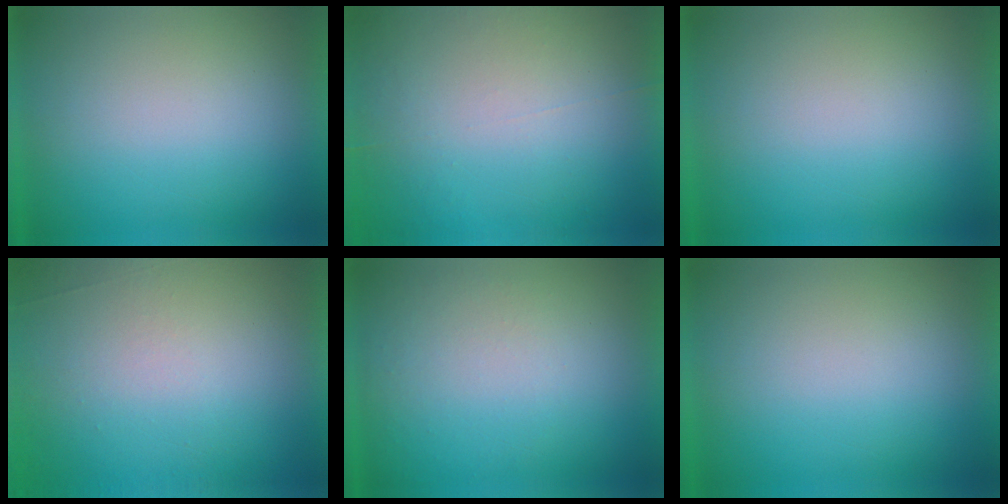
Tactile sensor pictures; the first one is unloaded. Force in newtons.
{"total": 7.1}
{"total": 0.0}
{"total": 6.9}
{"total": 1.0}
{"total": 0.0}